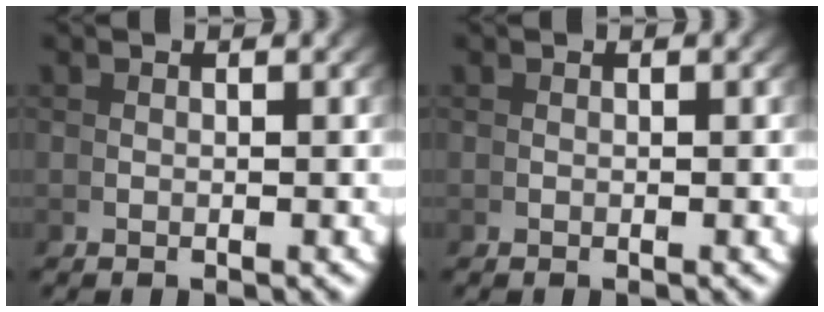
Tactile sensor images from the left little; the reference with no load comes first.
{"total": 0.0}